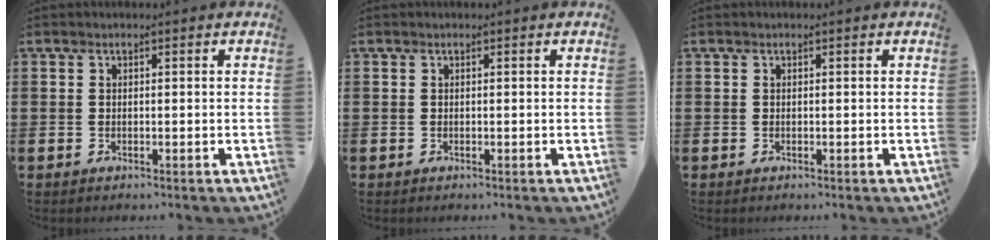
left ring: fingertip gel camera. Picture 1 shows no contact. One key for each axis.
{"total": 0.0}
{"total": 0.0}